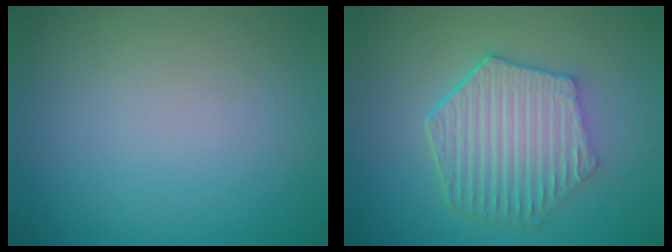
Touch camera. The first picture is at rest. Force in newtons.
{"total": 6.4, "press": 4.9, "slide": 4.1}